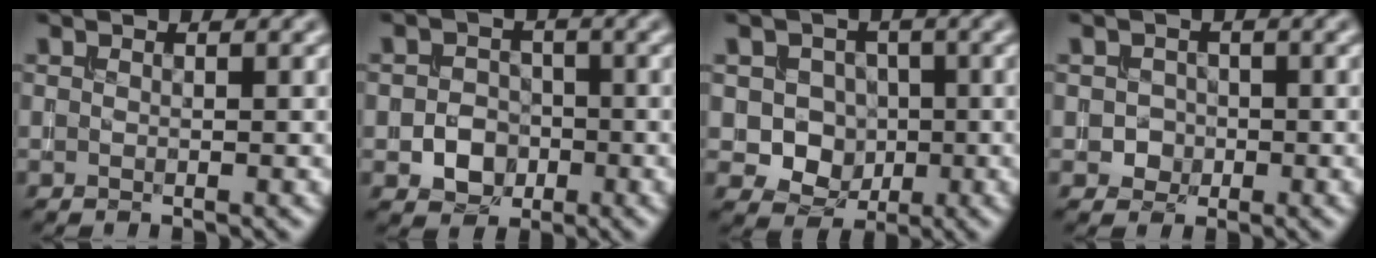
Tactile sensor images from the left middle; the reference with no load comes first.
{"total": 3.0, "force": [-1.1, 2.5, 1.3], "torque": [-0.016, 0.000, -0.021]}
{"total": 4.0, "force": [-0.3, 3.6, 1.7], "torque": [-0.017, -0.003, -0.017]}
{"total": 1.4, "force": [-0.4, 1.3, 0.2], "torque": [0.006, -0.001, -0.007]}